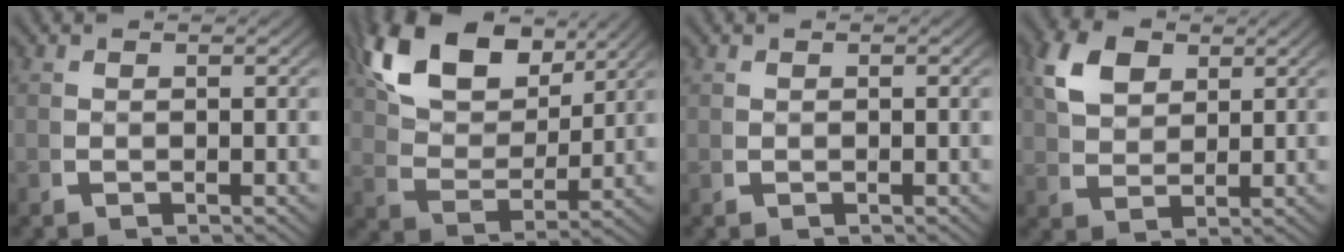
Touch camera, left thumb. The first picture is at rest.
{"total": 9.4, "force": [5.4, 4.5, 6.3], "torque": [-0.138, 0.004, 0.102]}
{"total": 0.0}
{"total": 5.2, "force": [3.0, 2.8, 3.2], "torque": [-0.062, 0.006, 0.062]}